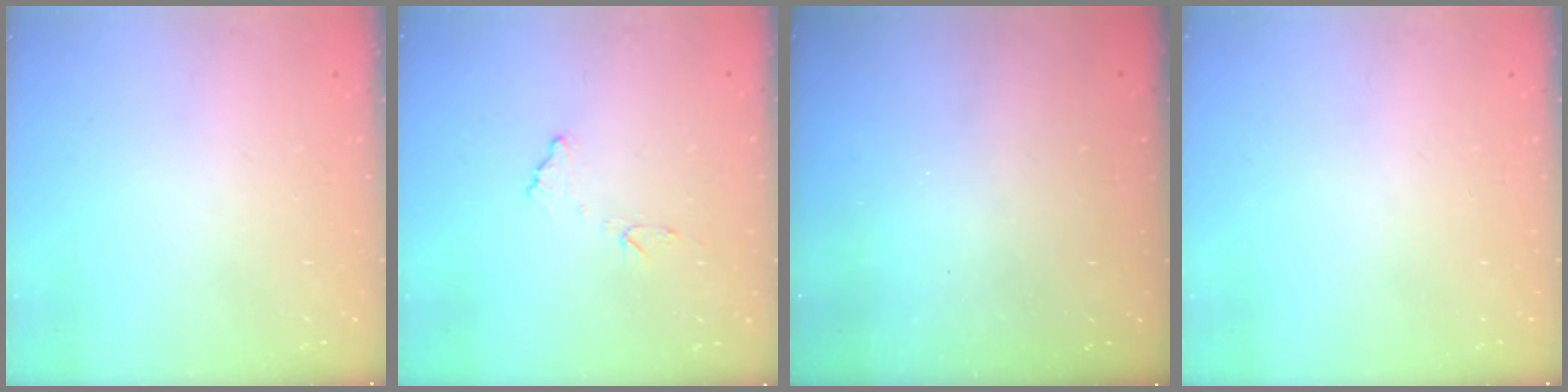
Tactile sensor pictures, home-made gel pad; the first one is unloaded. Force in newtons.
{"total": 7.6, "press": 7.5, "slide": 0.5}
{"total": 3.0, "press": 3.0, "slide": 0.1}
{"total": 0.0}